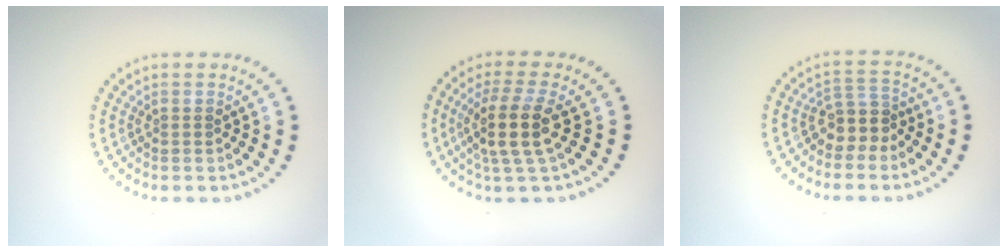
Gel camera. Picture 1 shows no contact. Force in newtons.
{"total": 4.0, "press": 3.4, "slide": 2.2}
{"total": 2.6, "press": 2.0, "slide": 1.7}